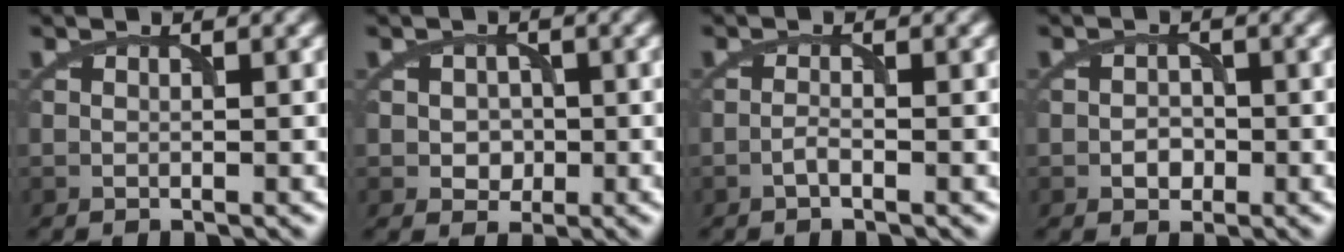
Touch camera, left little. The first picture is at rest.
{"total": 2.1, "force": [-0.2, 1.9, 1.0], "torque": [-0.005, -0.003, -0.007]}
{"total": 0.9, "force": [-0.6, 0.1, 0.6], "torque": [-0.015, 0.002, -0.013]}
{"total": 1.6, "force": [-0.6, 1.3, 0.8], "torque": [-0.010, 0.001, -0.012]}